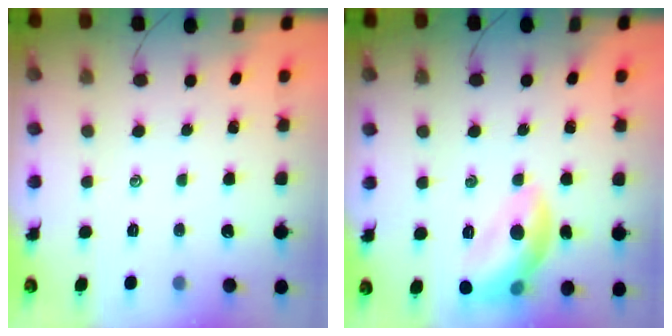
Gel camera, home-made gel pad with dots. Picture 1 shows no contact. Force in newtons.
{"total": 11.8, "press": 11.8, "slide": 0.8}